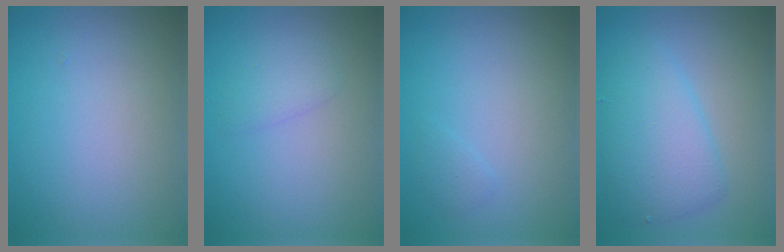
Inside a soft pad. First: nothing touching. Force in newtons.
{"total": 1.5, "press": 1.5, "slide": 0.1}
{"total": 0.7, "press": 0.7, "slide": 0.0}
{"total": 4.8, "press": 4.8, "slide": 0.0}